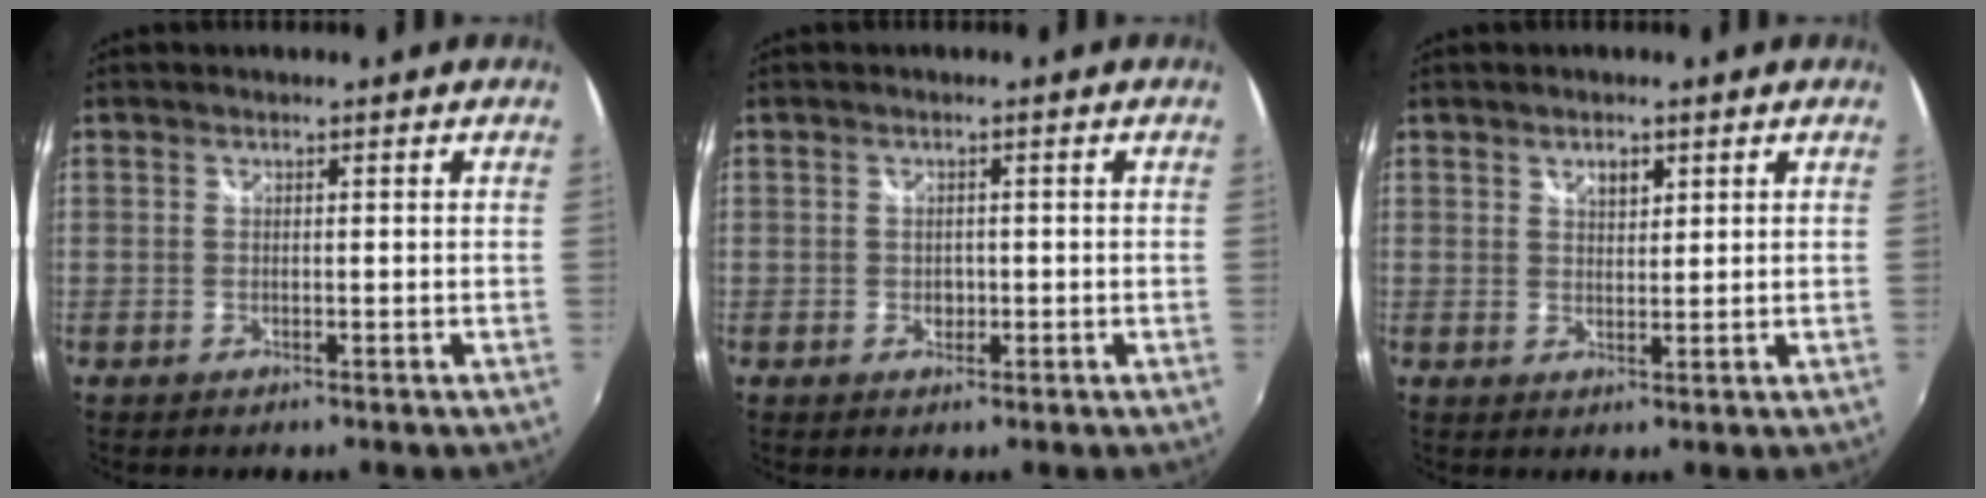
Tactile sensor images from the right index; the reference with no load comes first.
{"total": 1.7, "force": [-0.3, 1.4, 0.8], "torque": [-0.012, 0.000, -0.006]}
{"total": 2.5, "force": [1.4, 1.4, 1.5], "torque": [-0.021, 0.003, 0.024]}